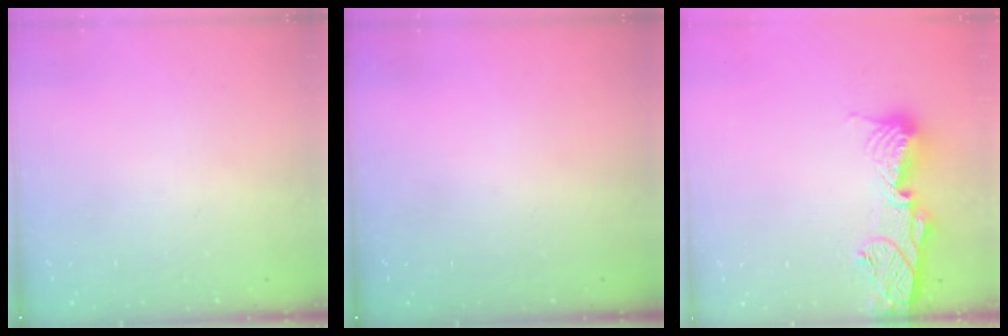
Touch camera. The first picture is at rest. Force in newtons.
{"total": 0.0}
{"total": 12.9, "press": 12.9, "slide": 1.2}